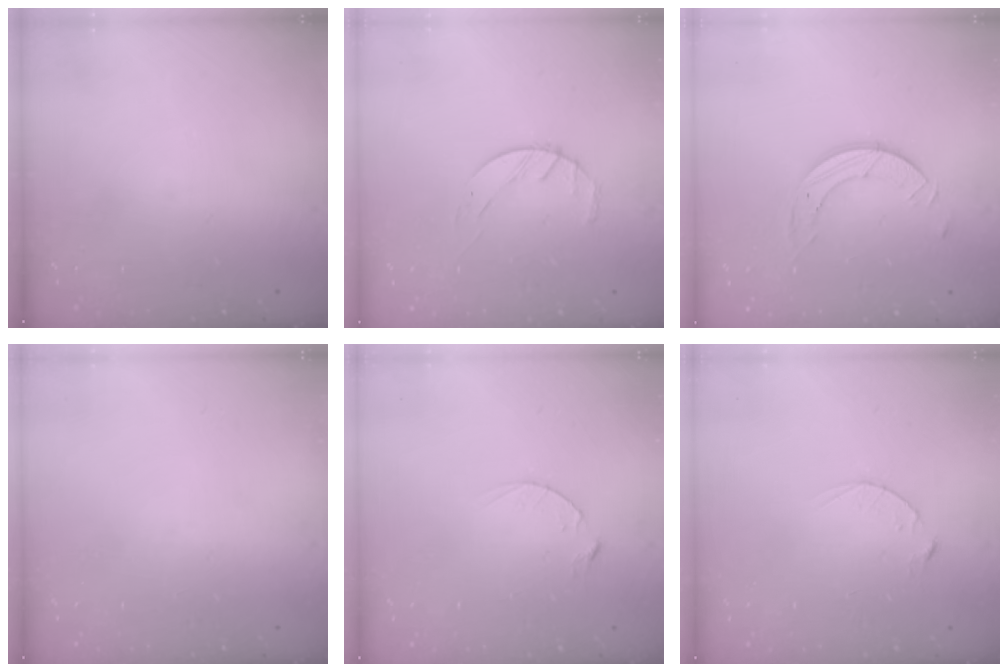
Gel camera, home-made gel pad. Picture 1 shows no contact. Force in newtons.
{"total": 4.8, "press": 4.7, "slide": 0.6}
{"total": 7.1, "press": 7.1, "slide": 0.7}
{"total": 0.0}
{"total": 2.8, "press": 2.8, "slide": 0.4}
{"total": 2.5, "press": 2.5, "slide": 0.4}